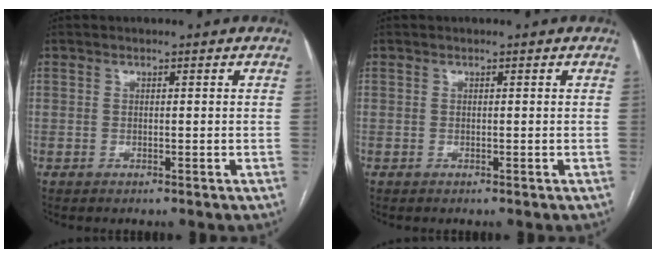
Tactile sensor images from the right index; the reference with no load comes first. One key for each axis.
{"total": 0.0}